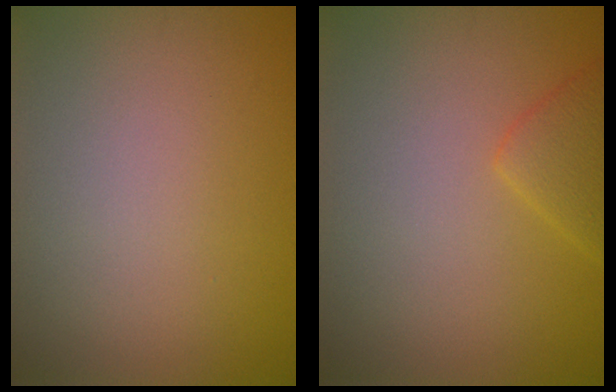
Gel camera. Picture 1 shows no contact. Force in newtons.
{"total": 2.3, "press": 2.3, "slide": 0.3}